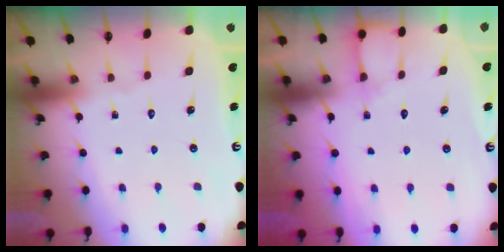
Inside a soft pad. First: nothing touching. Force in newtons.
{"total": 7.4, "press": 7.4, "slide": 0.5}